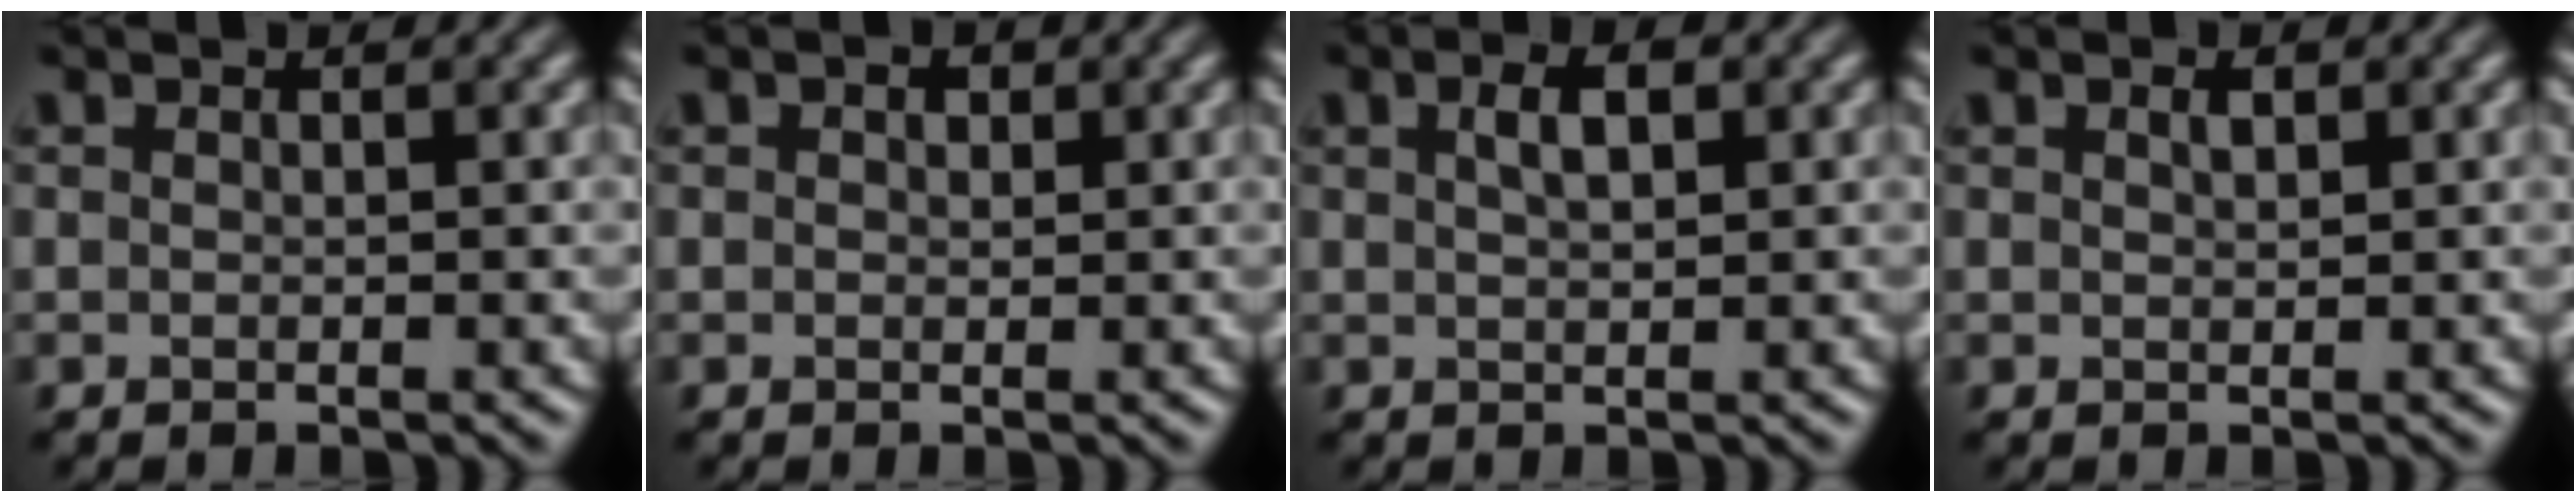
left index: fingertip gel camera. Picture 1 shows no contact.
{"total": 1.1, "force": [0.4, 0.8, 0.7], "torque": [-0.010, 0.001, 0.006]}
{"total": 2.3, "force": [0.9, 1.0, 1.9], "torque": [-0.035, 0.005, 0.017]}
{"total": 0.9, "force": [0.5, 0.4, 0.7], "torque": [-0.015, 0.000, 0.011]}